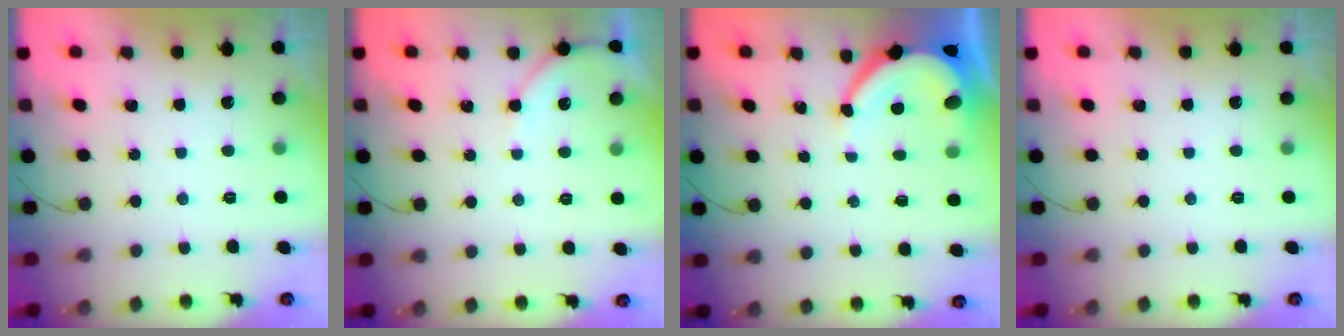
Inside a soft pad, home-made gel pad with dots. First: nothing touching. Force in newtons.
{"total": 4.7, "press": 4.6, "slide": 0.7}
{"total": 5.9, "press": 5.9, "slide": 0.8}
{"total": 0.0}